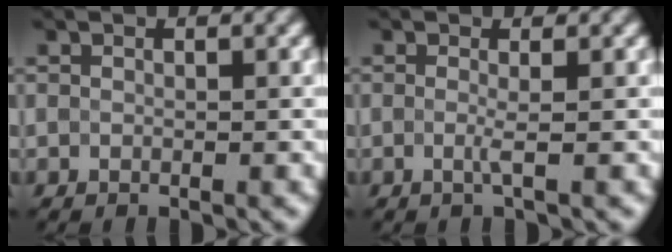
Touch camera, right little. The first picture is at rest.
{"total": 0.5, "force": [-0.4, 0.0, 0.4], "torque": [-0.012, -0.003, -0.011]}